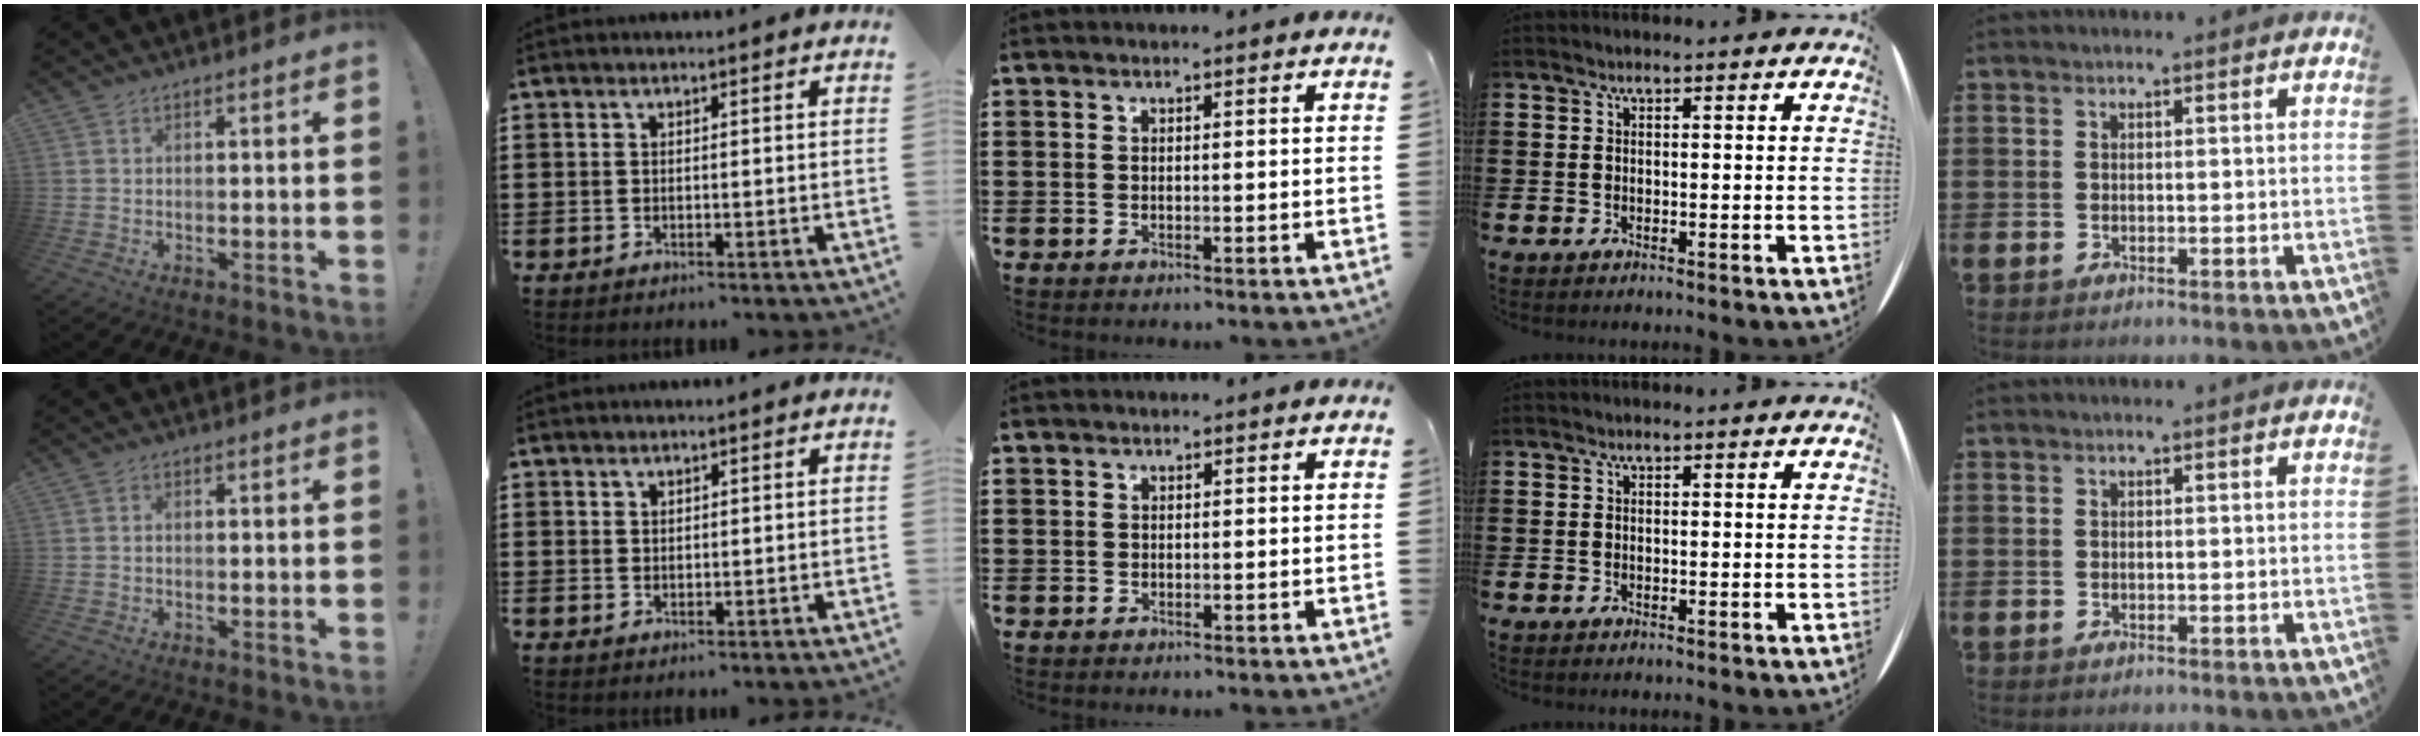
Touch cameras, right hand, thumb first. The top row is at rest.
{"thumb": {"total": 0.8, "force": [-0.3, 0.5, 0.5], "torque": [-0.010, 0.003, -0.006]}, "index": {"total": 0.8, "force": [0.5, 0.6, 0.1], "torque": [-0.004, 0.002, 0.011]}, "middle": {"total": 0.6, "force": [-0.2, 0.5, 0.0], "torque": [0.000, 0.005, -0.005]}}